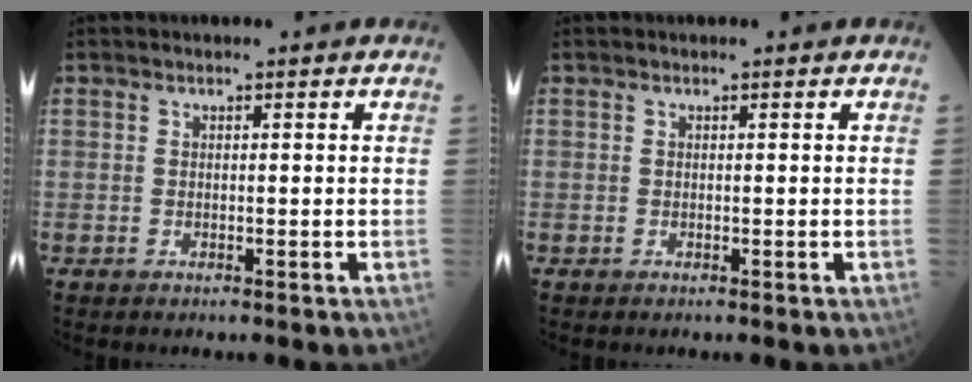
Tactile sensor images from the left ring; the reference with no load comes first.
{"total": 0.0}